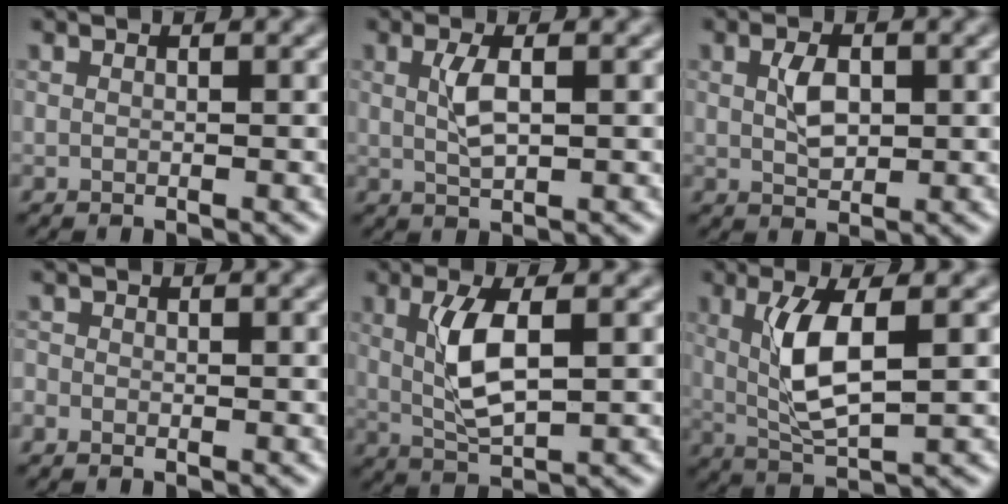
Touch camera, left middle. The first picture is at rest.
{"total": 2.0, "force": [0.3, 0.6, 1.9], "torque": [-0.046, 0.002, 0.011]}
{"total": 2.1, "force": [0.2, 1.3, 1.7], "torque": [-0.041, 0.002, 0.010]}
{"total": 0.6, "force": [-0.5, 0.5, 0.0], "torque": [-0.001, -0.004, -0.009]}
{"total": 4.3, "force": [0.5, 1.3, 4.1], "torque": [-0.087, 0.004, 0.017]}
{"total": 5.0, "force": [0.7, 1.3, 4.7], "torque": [-0.099, -0.001, 0.022]}